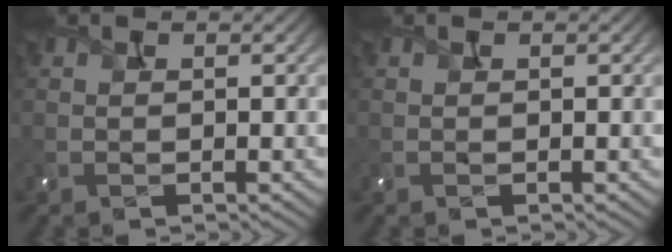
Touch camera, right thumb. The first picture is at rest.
{"total": 0.0}